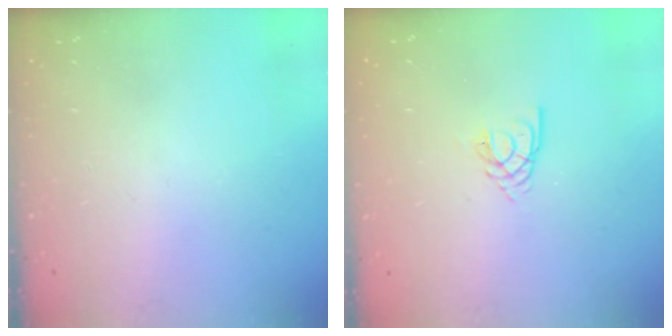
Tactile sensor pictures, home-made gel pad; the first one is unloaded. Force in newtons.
{"total": 2.6, "press": 2.6, "slide": 0.3}